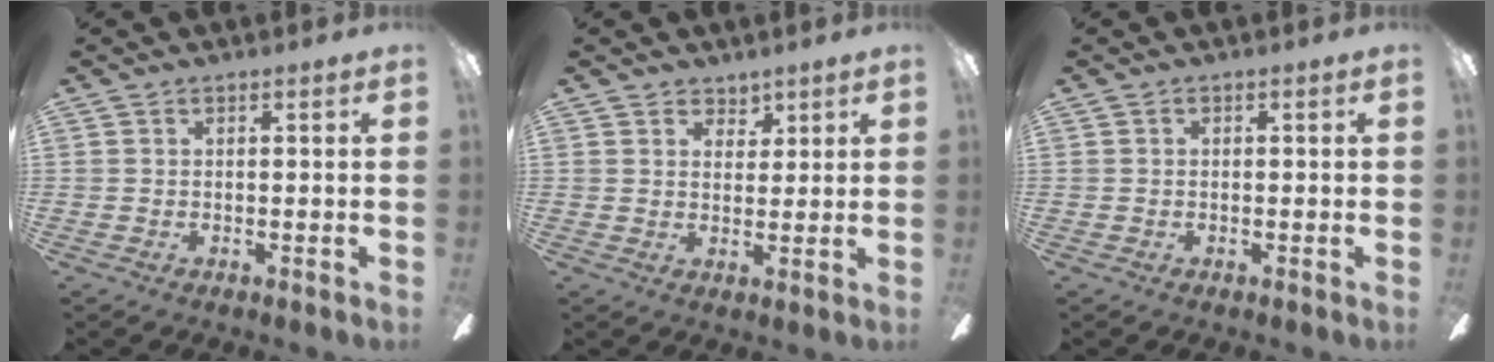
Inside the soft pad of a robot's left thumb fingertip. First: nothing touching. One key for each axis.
{"total": 4.1, "fx": 3.2, "fy": 2.6, "fz": 0.1, "tx": 0.009, "ty": -0.017, "tz": 0.054}
{"total": 0.6, "fx": -0.2, "fy": 0.5, "fz": 0.3, "tx": -0.004, "ty": 0.003, "tz": -0.006}